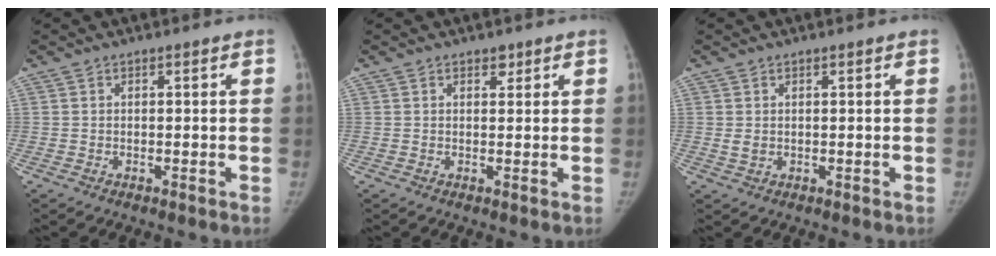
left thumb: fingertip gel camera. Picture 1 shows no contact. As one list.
[{"total": 1.3, "force": [0.9, 0.8, 0.5], "torque": [0.003, -0.005, 0.010]}, {"total": 1.3, "force": [0.4, 0.8, 1.0], "torque": [-0.013, -0.005, 0.012]}]